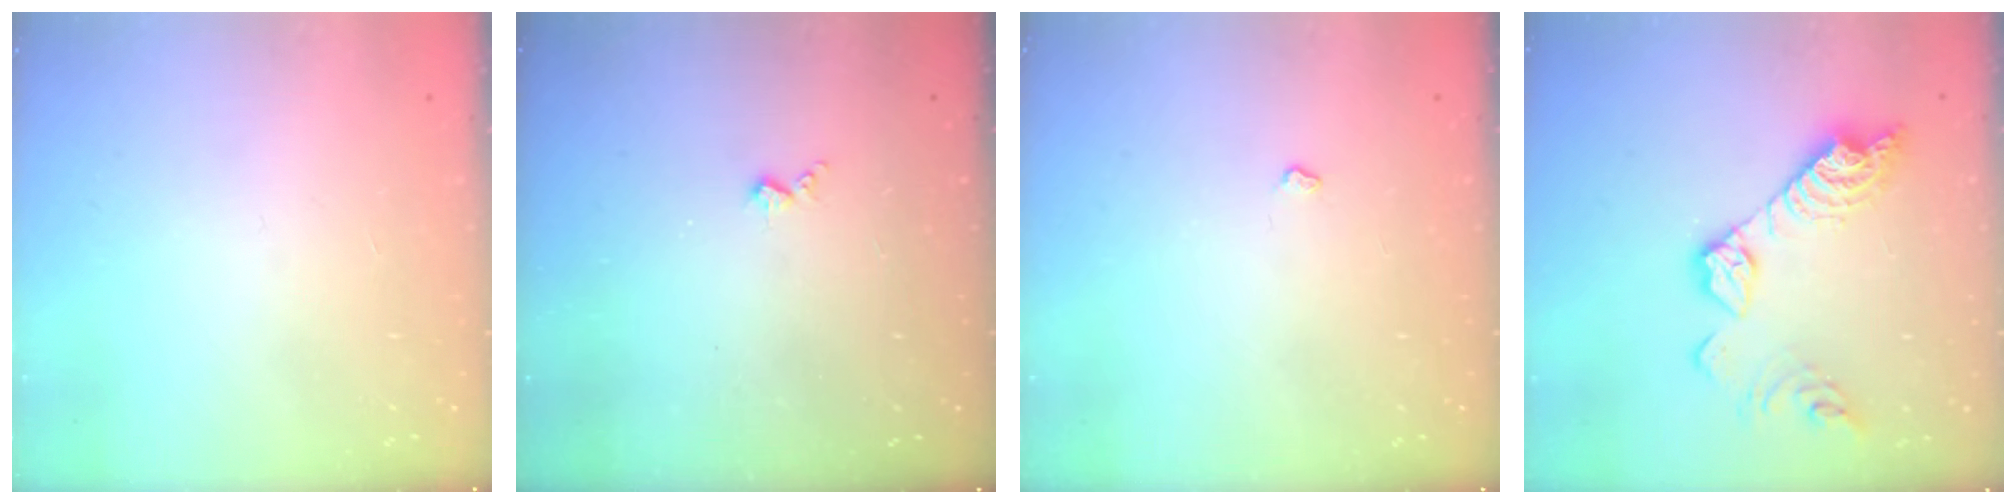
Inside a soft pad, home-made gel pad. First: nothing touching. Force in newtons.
{"total": 3.4, "press": 3.4, "slide": 0.5}
{"total": 2.9, "press": 2.9, "slide": 0.5}
{"total": 15.8, "press": 15.7, "slide": 0.8}